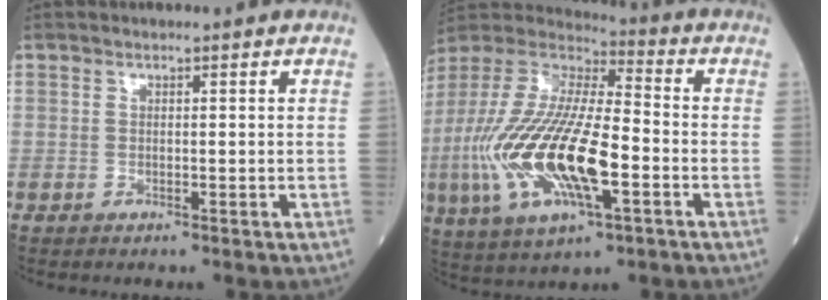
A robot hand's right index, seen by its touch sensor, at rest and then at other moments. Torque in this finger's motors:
{"motor_torque": [1.72, -0.42, 1.05, 0.21]}